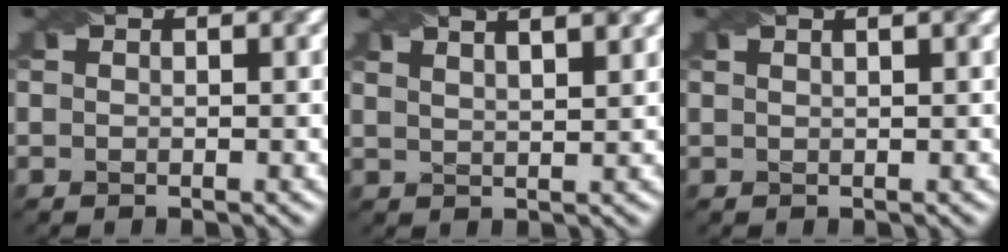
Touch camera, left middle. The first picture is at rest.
{"total": 6.1, "force": [4.0, 2.4, 3.9], "torque": [-0.026, 0.038, 0.026]}
{"total": 2.9, "force": [1.6, 1.5, 1.9], "torque": [-0.006, 0.016, -0.006]}